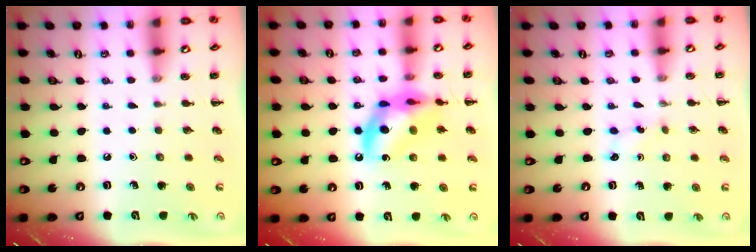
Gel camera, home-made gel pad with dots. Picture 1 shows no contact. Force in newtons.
{"total": 14.1, "press": 13.7, "slide": 3.3}
{"total": 1.7, "press": 1.5, "slide": 0.6}